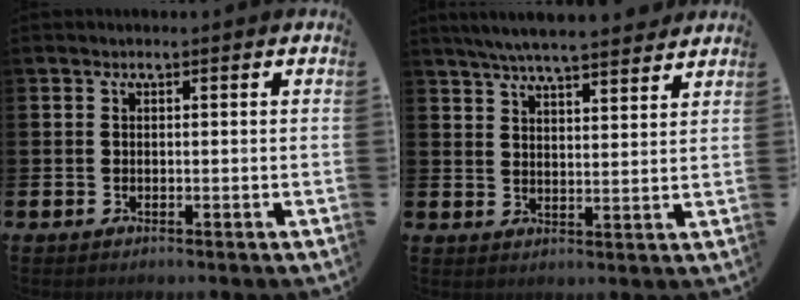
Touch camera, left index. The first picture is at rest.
{"total": 6.1, "force": [5.9, 0.2, 1.5], "torque": [-0.038, -0.031, 0.105]}